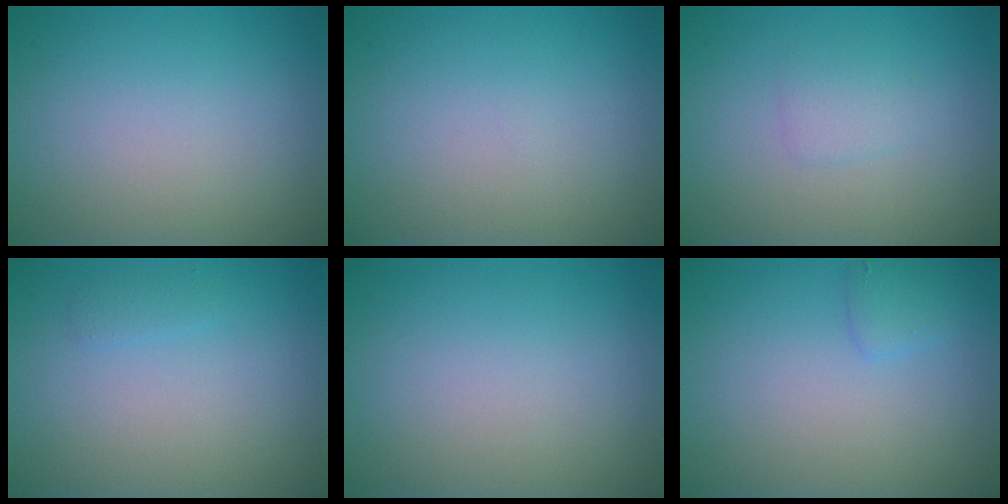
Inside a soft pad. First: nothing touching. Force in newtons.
{"total": 0.0}
{"total": 1.2, "press": 1.2, "slide": 0.1}
{"total": 0.7, "press": 0.7, "slide": 0.1}
{"total": 0.0}
{"total": 1.2, "press": 1.2, "slide": 0.1}